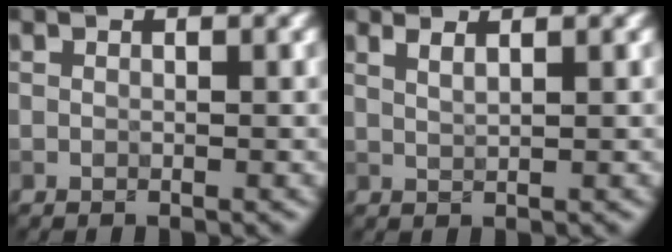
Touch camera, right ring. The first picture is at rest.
{"total": 1.7, "force": [1.1, 0.6, 1.1], "torque": [-0.009, 0.000, 0.009]}